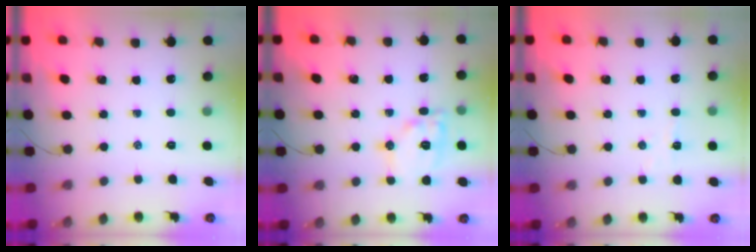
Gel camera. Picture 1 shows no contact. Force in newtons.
{"total": 11.8, "press": 11.8, "slide": 0.7}
{"total": 3.7, "press": 3.5, "slide": 1.2}